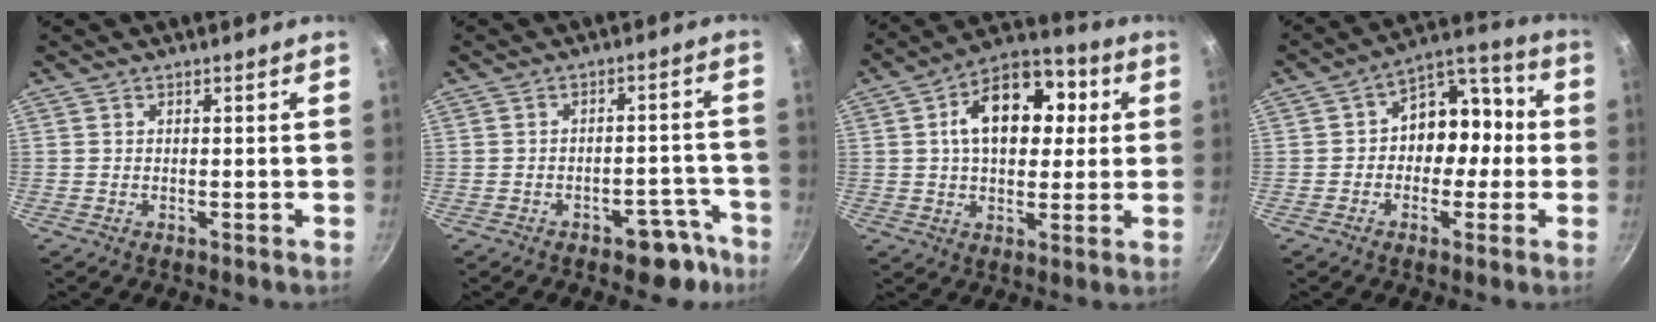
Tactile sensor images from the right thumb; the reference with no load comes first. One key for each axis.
{"total": 7.2, "fx": -4.9, "fy": 3.7, "fz": 3.7, "tx": -0.025, "ty": 0.051, "tz": -0.062}
{"total": 16.4, "fx": 3.5, "fy": 10.2, "fz": 12.4, "tx": -0.155, "ty": 0.019, "tz": 0.046}
{"total": 12.0, "fx": -0.1, "fy": 8.3, "fz": 8.7, "tx": -0.073, "ty": 0.043, "tz": -0.017}